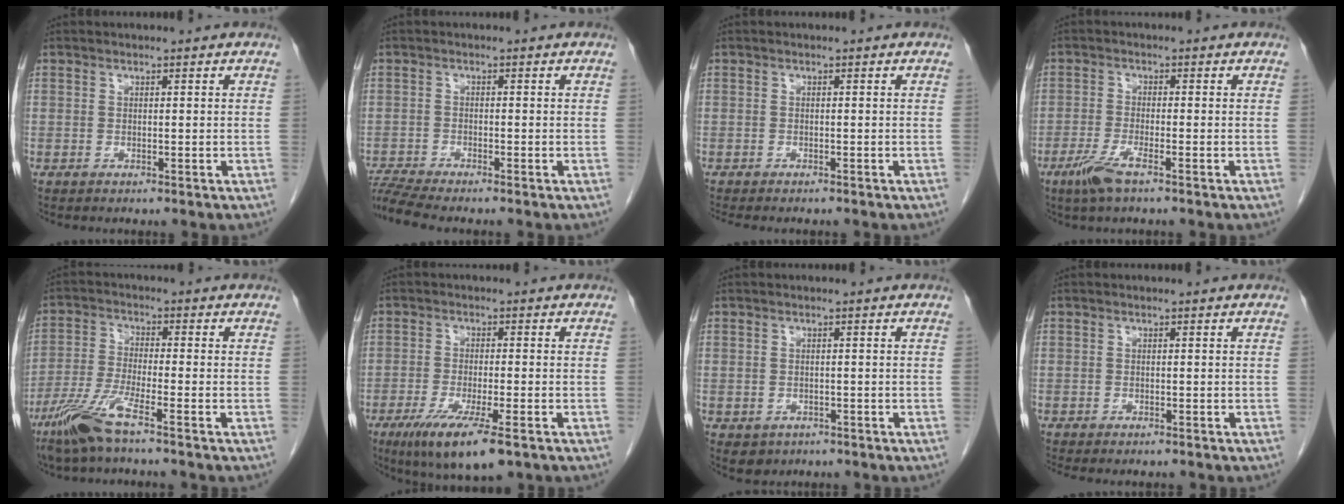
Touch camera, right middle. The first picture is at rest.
{"total": 4.5, "force": [-4.2, -1.0, 1.4], "torque": [-0.029, -0.014, -0.078]}
{"total": 4.0, "force": [-3.6, 0.9, 1.6], "torque": [-0.015, -0.006, -0.048]}
{"total": 4.2, "force": [-2.7, 0.4, 3.2], "torque": [-0.072, -0.009, -0.055]}
{"total": 7.7, "force": [-5.2, 0.1, 5.7], "torque": [-0.128, -0.016, -0.108]}
{"total": 9.8, "force": [-5.7, 1.3, 7.8], "torque": [-0.137, -0.027, -0.090]}
{"total": 2.5, "force": [-1.3, 2.1, 0.6], "torque": [-0.006, 0.003, -0.009]}
{"total": 2.0, "force": [-1.8, 0.5, 0.6], "torque": [-0.007, -0.003, -0.022]}